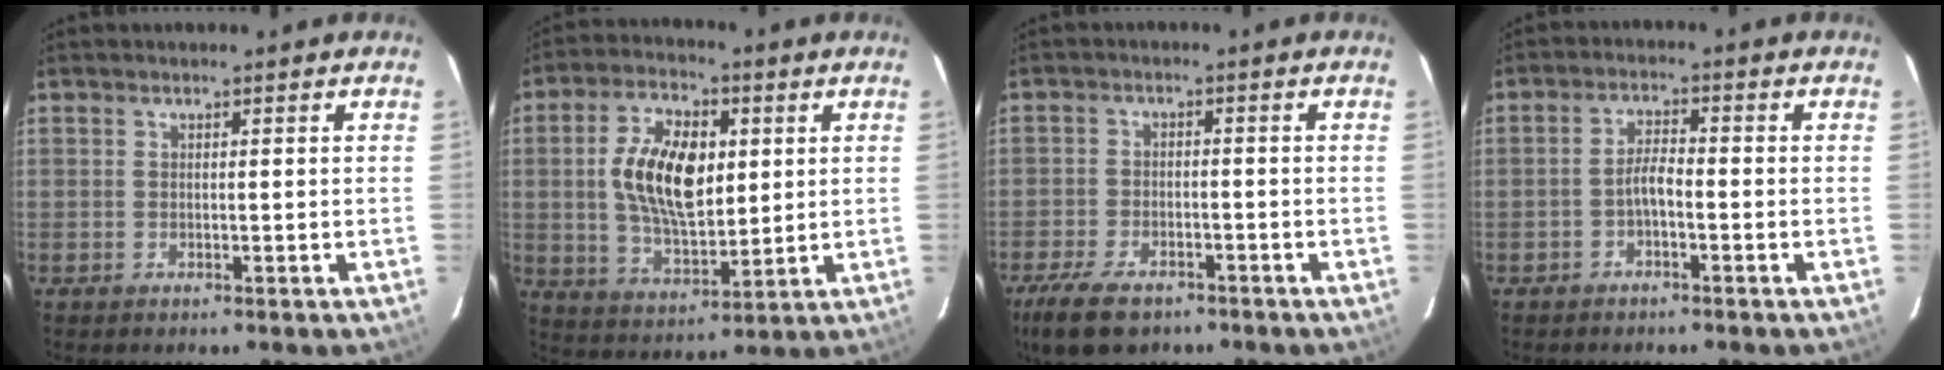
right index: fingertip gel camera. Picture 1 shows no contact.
{"total": 14.1, "force": [2.3, 7.6, 11.7], "torque": [-0.220, 0.011, 0.048]}
{"total": 9.7, "force": [-7.0, 4.5, 5.1], "torque": [-0.134, -0.017, -0.125]}
{"total": 2.9, "force": [-1.6, 0.7, 2.3], "torque": [-0.050, 0.009, -0.031]}